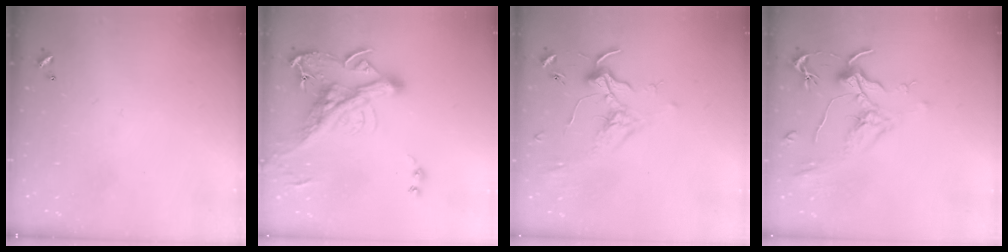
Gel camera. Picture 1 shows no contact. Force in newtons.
{"total": 8.1, "press": 7.8, "slide": 2.3}
{"total": 1.7, "press": 1.6, "slide": 0.7}
{"total": 2.1, "press": 2.0, "slide": 0.8}